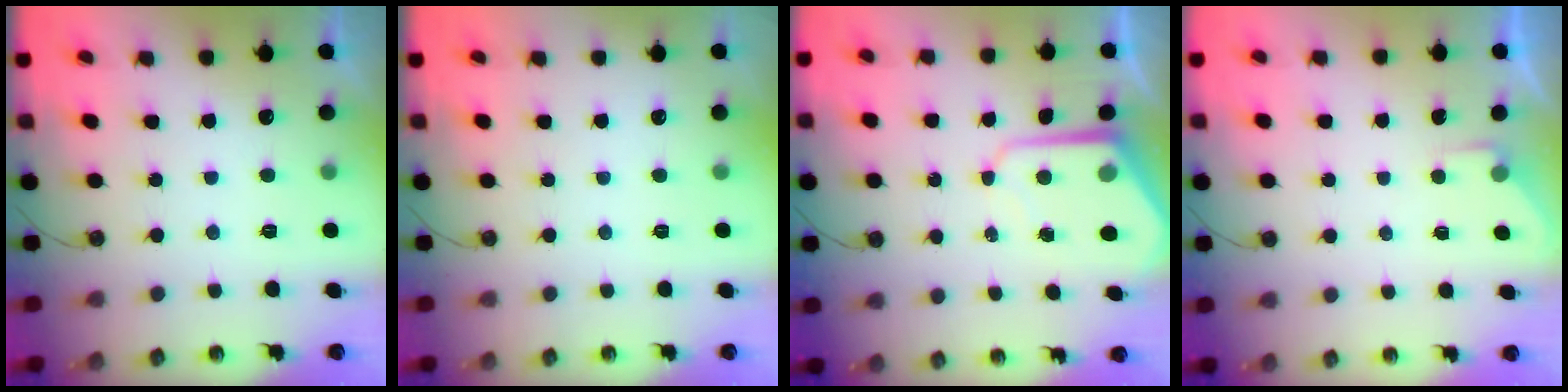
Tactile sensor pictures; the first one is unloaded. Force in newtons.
{"total": 0.0}
{"total": 8.0, "press": 8.0, "slide": 0.6}
{"total": 2.6, "press": 2.6, "slide": 0.5}